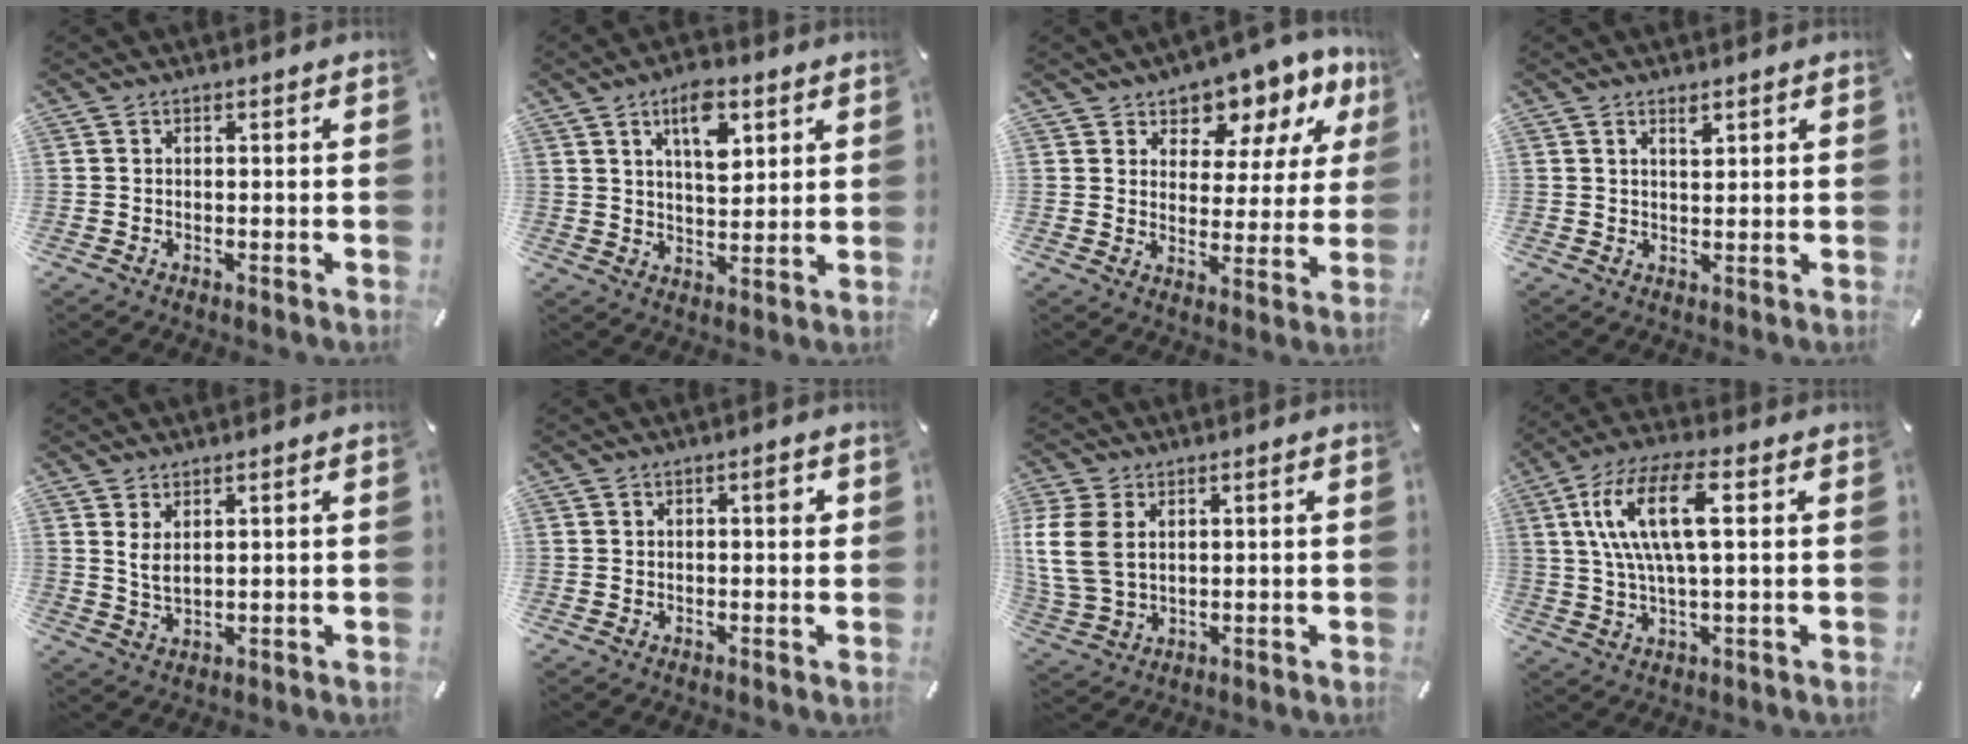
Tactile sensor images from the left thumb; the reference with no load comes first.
{"total": 9.6, "force": [4.9, 4.9, 6.7], "torque": [-0.095, -0.017, 0.079]}
{"total": 8.6, "force": [6.5, 5.3, 1.8], "torque": [-0.030, -0.058, 0.114]}
{"total": 2.2, "force": [1.5, 0.9, 1.3], "torque": [-0.013, -0.007, 0.023]}
{"total": 3.6, "force": [2.2, 1.4, 2.5], "torque": [-0.061, -0.007, 0.037]}
{"total": 2.2, "force": [0.8, 0.9, 1.9], "torque": [-0.029, 0.003, 0.009]}
{"total": 9.9, "force": [2.6, 7.0, 6.6], "torque": [-0.171, 0.000, 0.047]}
{"total": 14.3, "force": [3.4, 4.8, 13.0], "torque": [-0.275, 0.000, 0.053]}